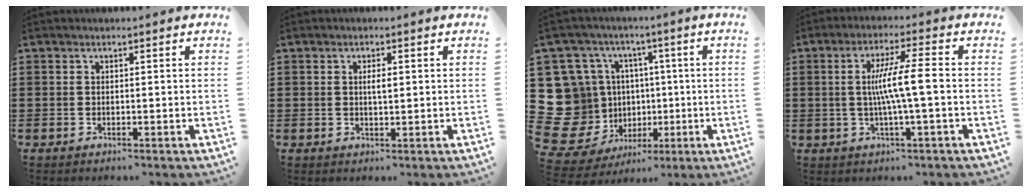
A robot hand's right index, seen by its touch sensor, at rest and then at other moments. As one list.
[{"total": 1.8, "force": [0.3, 0.5, 1.7], "torque": [-0.034, 0.002, 0.002]}, {"total": 15.8, "force": [0.1, 15.1, 4.9], "torque": [-0.168, -0.029, 0.047]}, {"total": 6.0, "force": [-0.5, 0.0, 6.0], "torque": [-0.108, -0.005, -0.015]}]